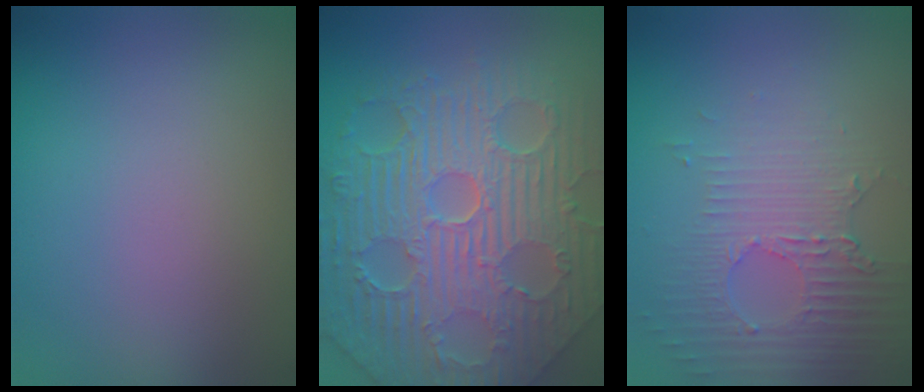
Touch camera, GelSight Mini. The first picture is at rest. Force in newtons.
{"total": 12.0, "press": 8.0, "slide": 8.9}
{"total": 3.6, "press": 3.1, "slide": 1.8}